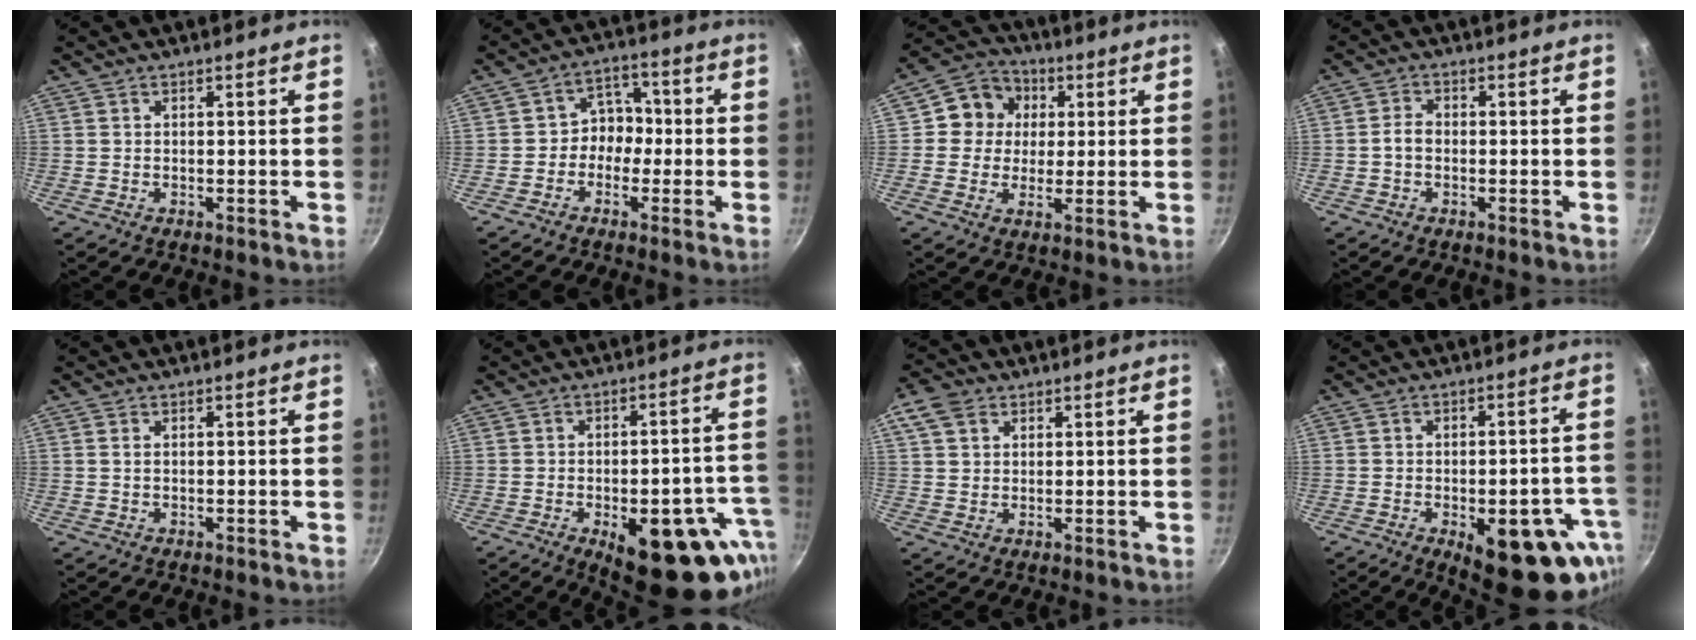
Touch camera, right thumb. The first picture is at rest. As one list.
[{"total": 5.8, "force": [-1.4, 5.0, 2.6], "torque": [0.008, 0.028, -0.036]}, {"total": 9.2, "force": [2.2, 8.3, 3.3], "torque": [-0.023, 0.005, 0.017]}, {"total": 2.2, "force": [-0.8, 1.4, 1.6], "torque": [-0.032, 0.014, -0.022]}, {"total": 0.6, "force": [0.1, 0.3, 0.5], "torque": [-0.011, 0.000, 0.000]}, {"total": 22.1, "force": [-9.0, 10.2, 17.5], "torque": [-0.156, 0.021, -0.103]}, {"total": 5.7, "force": [2.6, 4.2, 2.8], "torque": [-0.042, 0.001, 0.043]}, {"total": 18.7, "force": [-7.6, 8.3, 14.9], "torque": [-0.128, 0.014, -0.086]}]